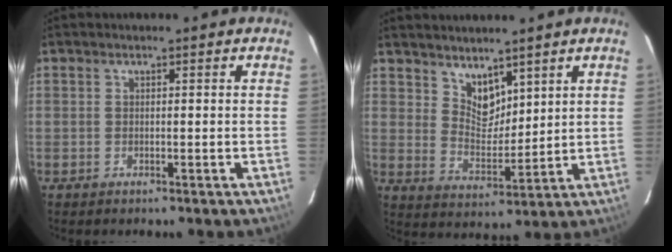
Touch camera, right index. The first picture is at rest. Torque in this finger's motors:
{"motor_torque": [-0.09, 0.07, -0.03, 0.00]}